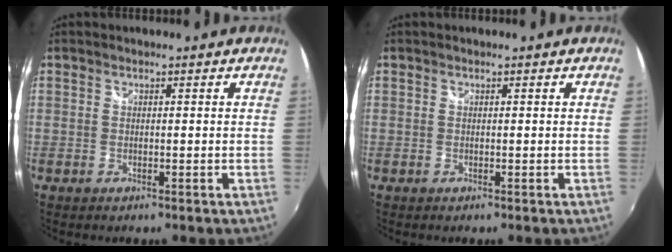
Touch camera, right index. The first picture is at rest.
{"total": 0.0}